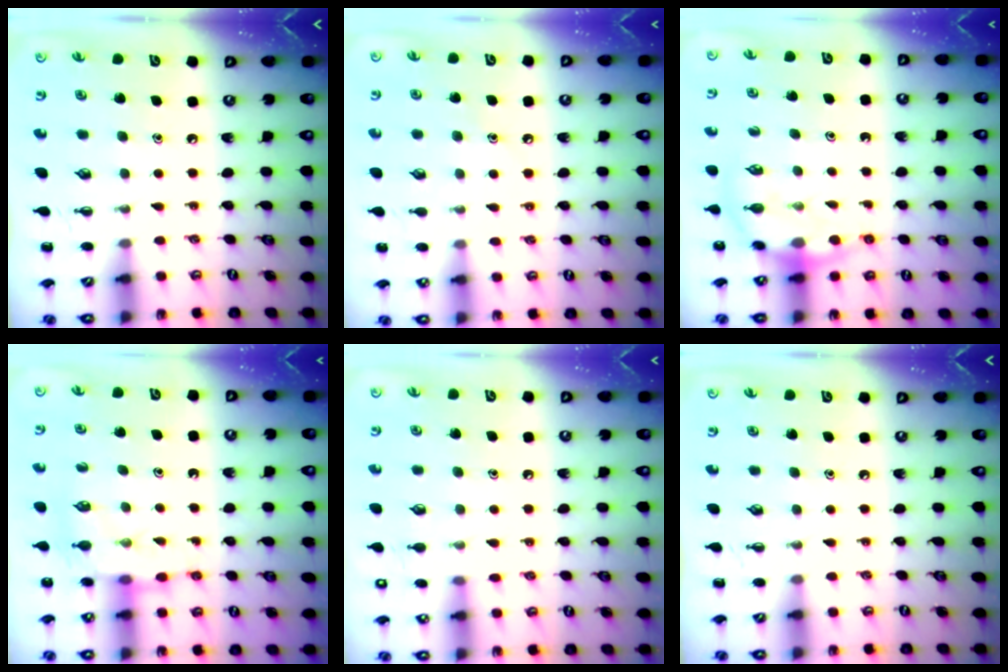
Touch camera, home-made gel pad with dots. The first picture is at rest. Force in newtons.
{"total": 5.6, "press": 5.3, "slide": 1.6}
{"total": 7.2, "press": 7.2, "slide": 0.7}
{"total": 8.4, "press": 8.4, "slide": 0.5}
{"total": 7.2, "press": 6.7, "slide": 2.4}
{"total": 0.0}